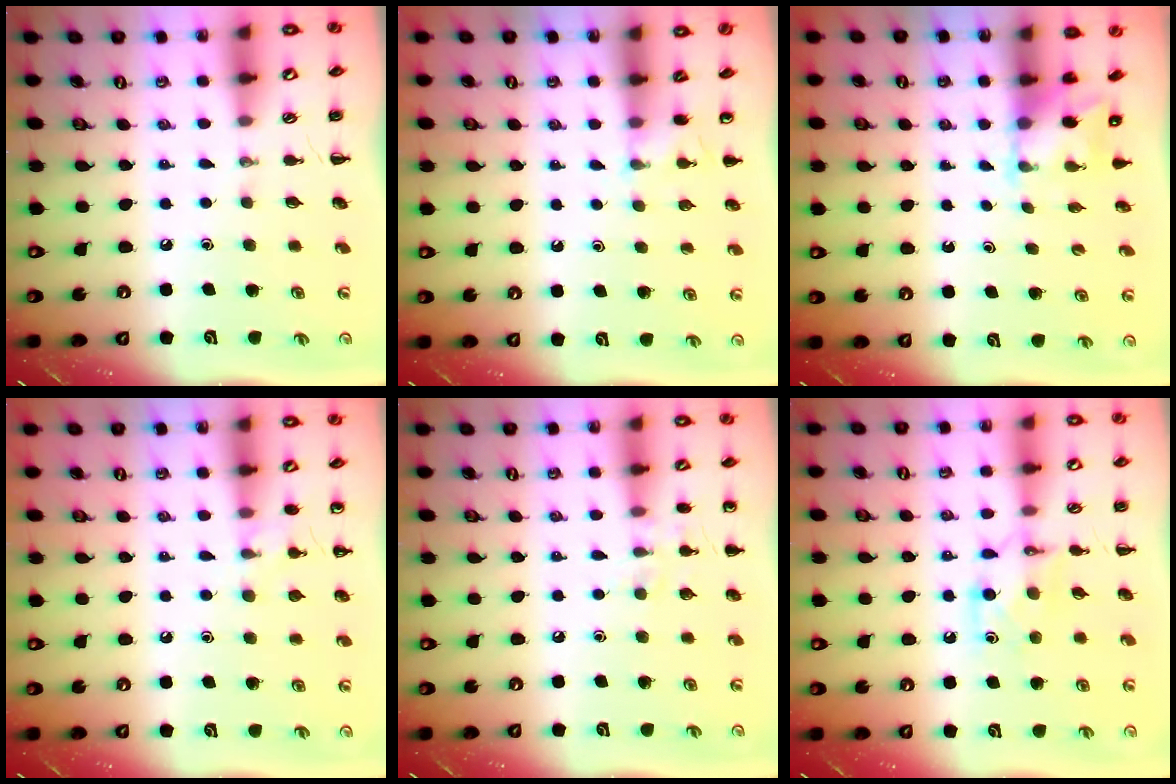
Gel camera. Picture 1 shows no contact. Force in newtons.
{"total": 5.2, "press": 5.0, "slide": 1.5}
{"total": 2.1, "press": 2.0, "slide": 0.7}
{"total": 6.6, "press": 6.3, "slide": 2.0}
{"total": 6.5, "press": 6.2, "slide": 2.1}
{"total": 6.5, "press": 6.4, "slide": 1.0}